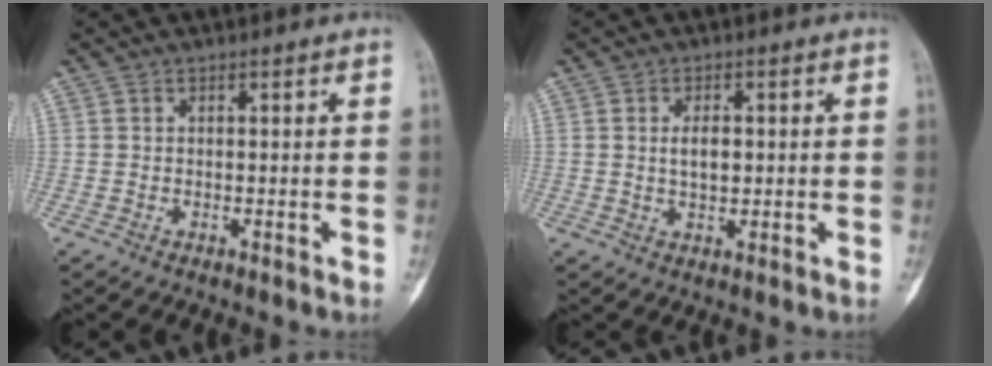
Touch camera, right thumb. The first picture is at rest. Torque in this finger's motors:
{"motor_torque": [0.65, 0.60, 0.10, -0.10, 0.11]}